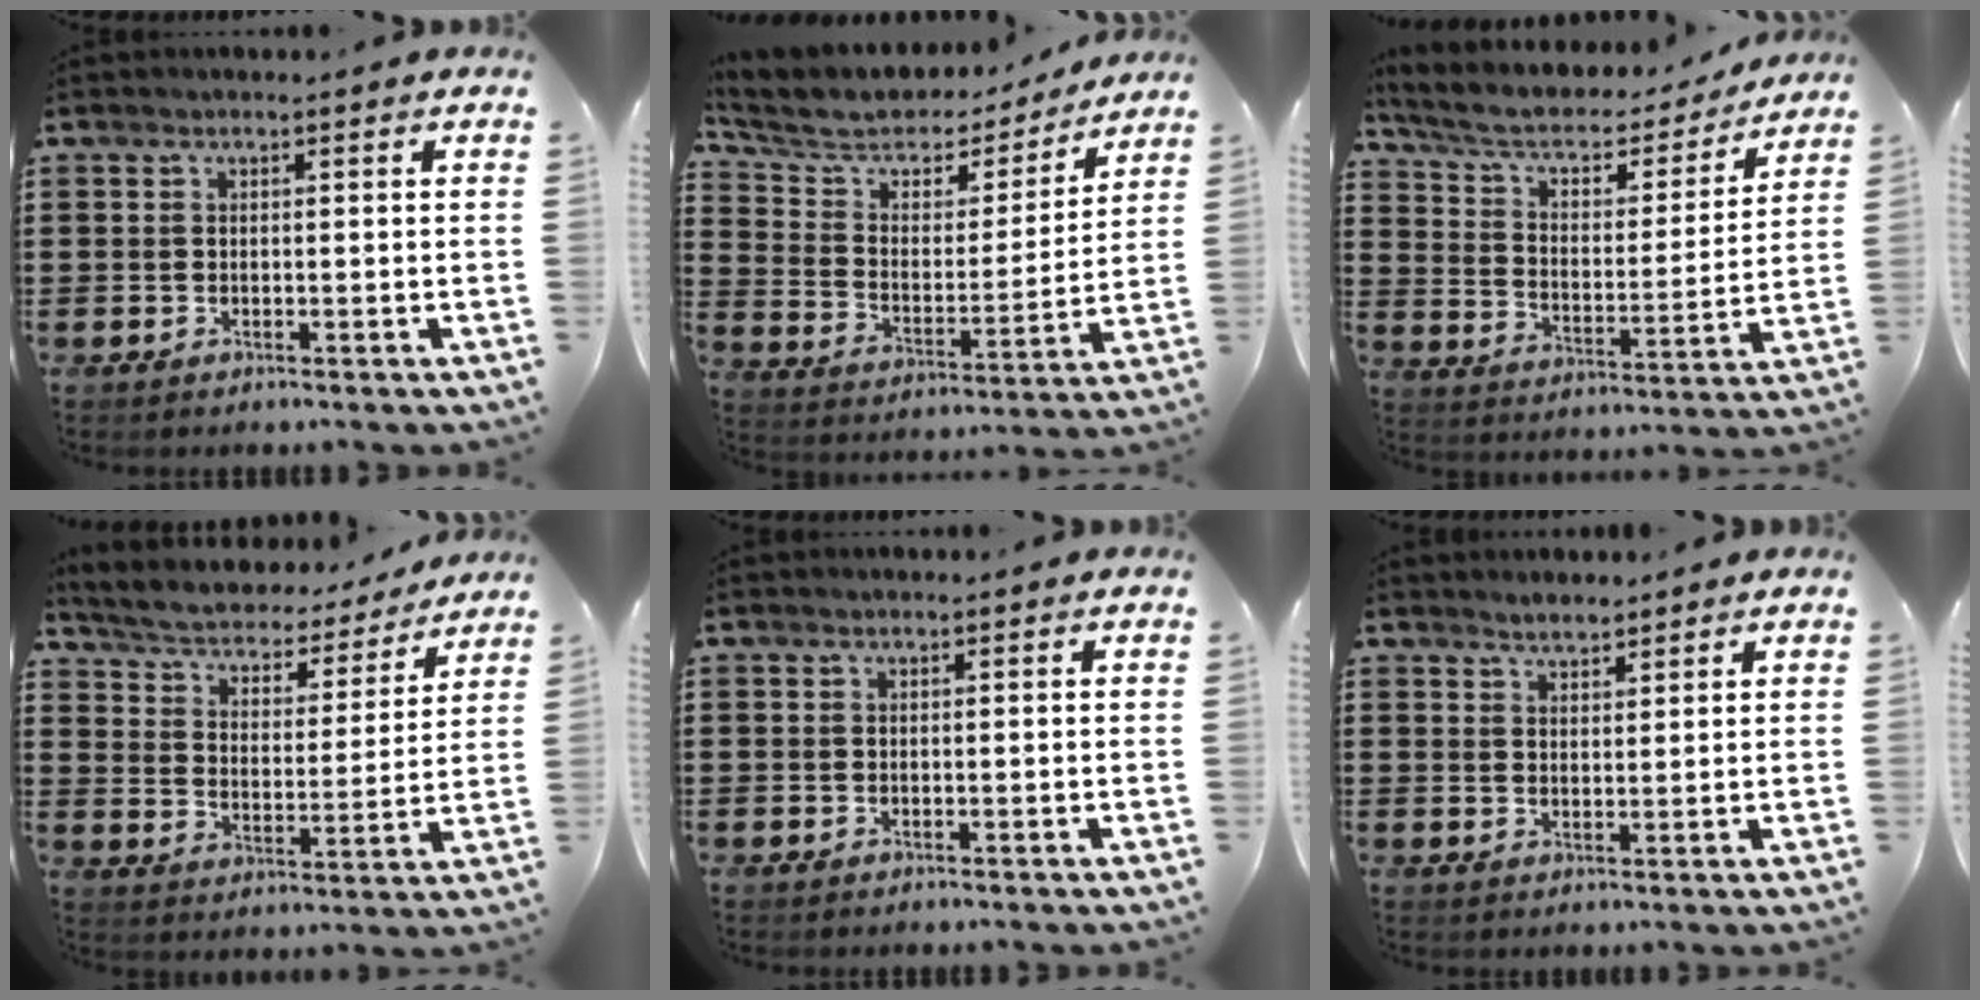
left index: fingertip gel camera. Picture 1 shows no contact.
{"total": 6.2, "force": [5.0, 3.0, 2.0], "torque": [-0.073, -0.033, 0.083]}
{"total": 5.4, "force": [3.8, 2.6, 2.8], "torque": [-0.075, -0.023, 0.059]}
{"total": 3.7, "force": [3.6, 0.7, 0.9], "torque": [-0.040, -0.029, 0.052]}
{"total": 0.0}
{"total": 1.9, "force": [1.8, 0.3, 0.1], "torque": [-0.007, 0.002, 0.037]}